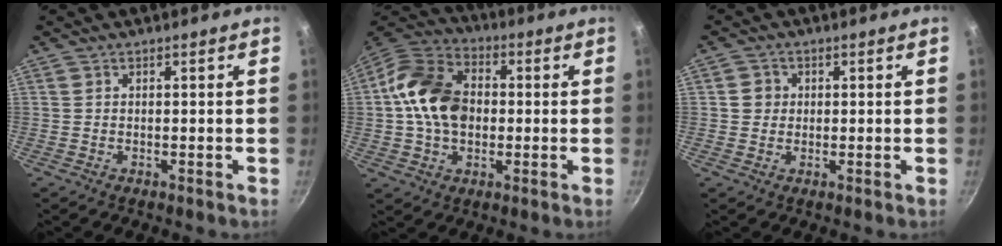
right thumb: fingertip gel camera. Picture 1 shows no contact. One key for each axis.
{"total": 15.5, "fx": 0.2, "fy": 11.3, "fz": 10.6, "tx": -0.167, "ty": 0.026, "tz": -0.014}
{"total": 2.7, "fx": 0.2, "fy": 2.6, "fz": 0.7, "tx": 0.004, "ty": 0.007, "tz": 0.000}